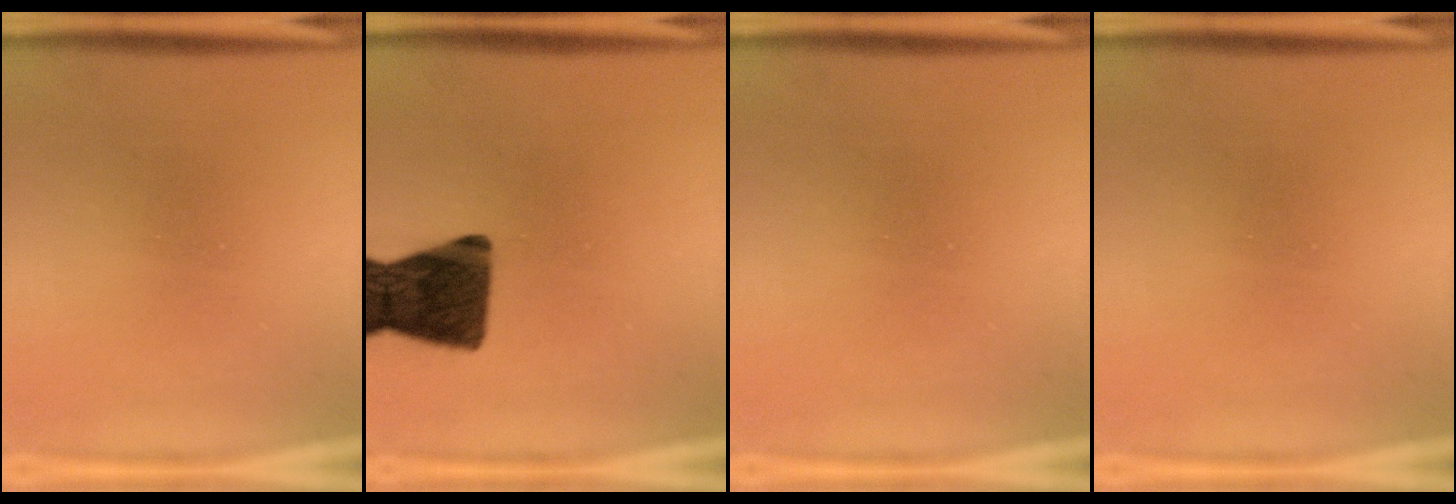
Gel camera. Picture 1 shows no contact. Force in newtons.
{"total": 13.5}
{"total": 0.0}
{"total": 0.0}